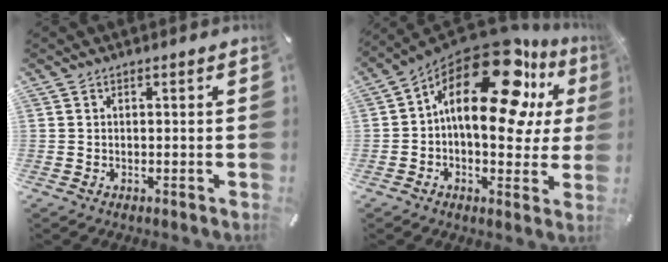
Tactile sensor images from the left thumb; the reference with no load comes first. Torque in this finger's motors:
{"motor_torque": [2.47, 2.54, 1.74, -1.03, 0.61]}